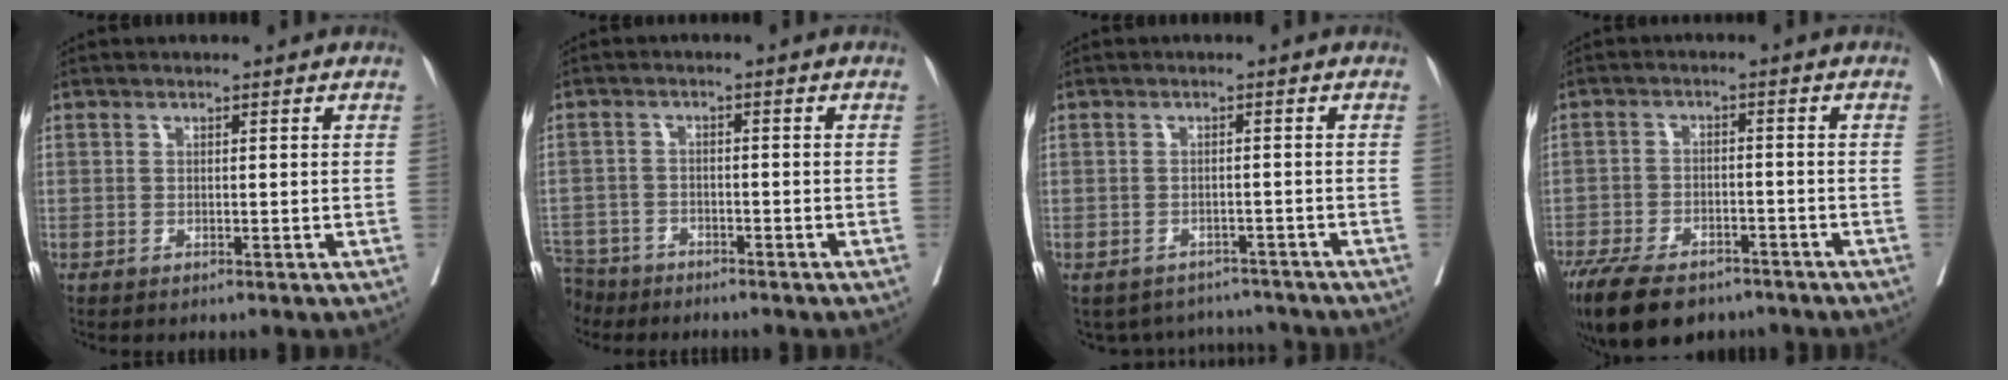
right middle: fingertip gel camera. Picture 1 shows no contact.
{"total": 7.1, "force": [-6.1, 3.5, 0.7], "torque": [-0.022, -0.006, -0.111]}
{"total": 6.6, "force": [-6.0, 2.6, -0.2], "torque": [0.011, 0.020, -0.073]}
{"total": 13.2, "force": [-9.7, 5.9, 6.7], "torque": [-0.128, -0.009, -0.152]}